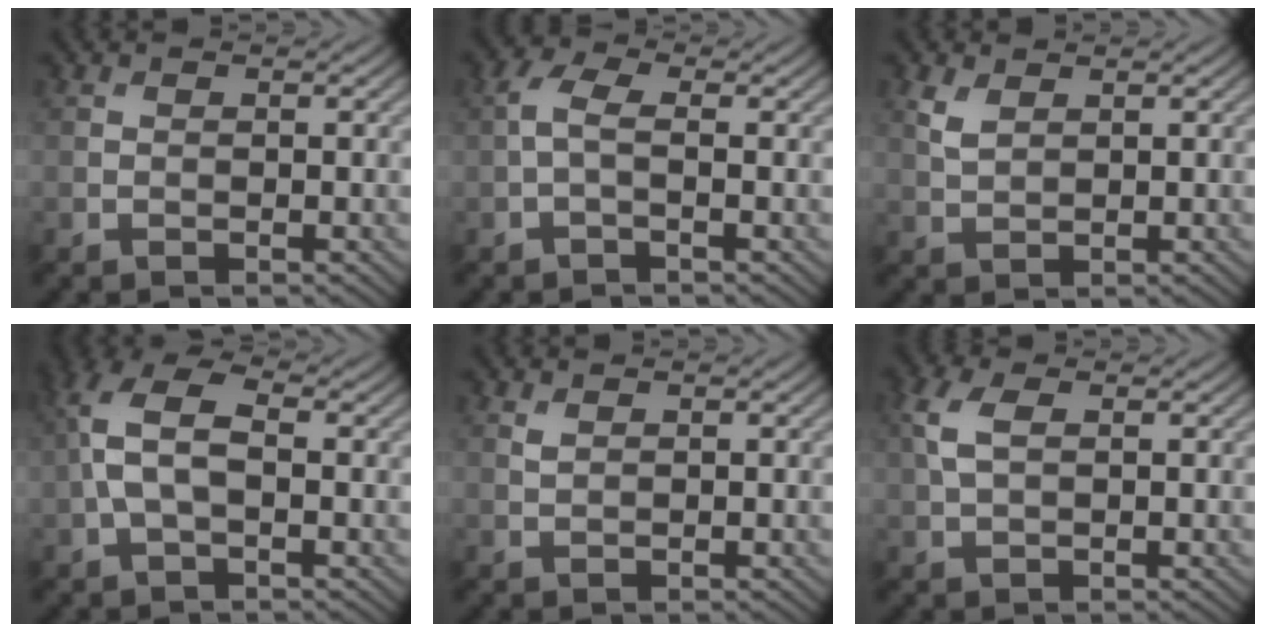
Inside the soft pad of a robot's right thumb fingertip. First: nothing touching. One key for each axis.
{"total": 2.3, "fx": -0.3, "fy": 0.9, "fz": 2.1, "tx": -0.053, "ty": 0.007, "tz": -0.014}
{"total": 2.4, "fx": 1.4, "fy": 1.2, "fz": 1.6, "tx": -0.046, "ty": -0.001, "tz": 0.031}
{"total": 6.9, "fx": 0.1, "fy": 3.5, "fz": 5.9, "tx": -0.145, "ty": 0.018, "tz": -0.009}
{"total": 0.7, "fx": 0.5, "fy": 0.3, "fz": 0.4, "tx": -0.016, "ty": -0.002, "tz": 0.013}
{"total": 3.9, "fx": 1.1, "fy": 2.0, "fz": 3.1, "tx": -0.089, "ty": 0.008, "tz": 0.020}